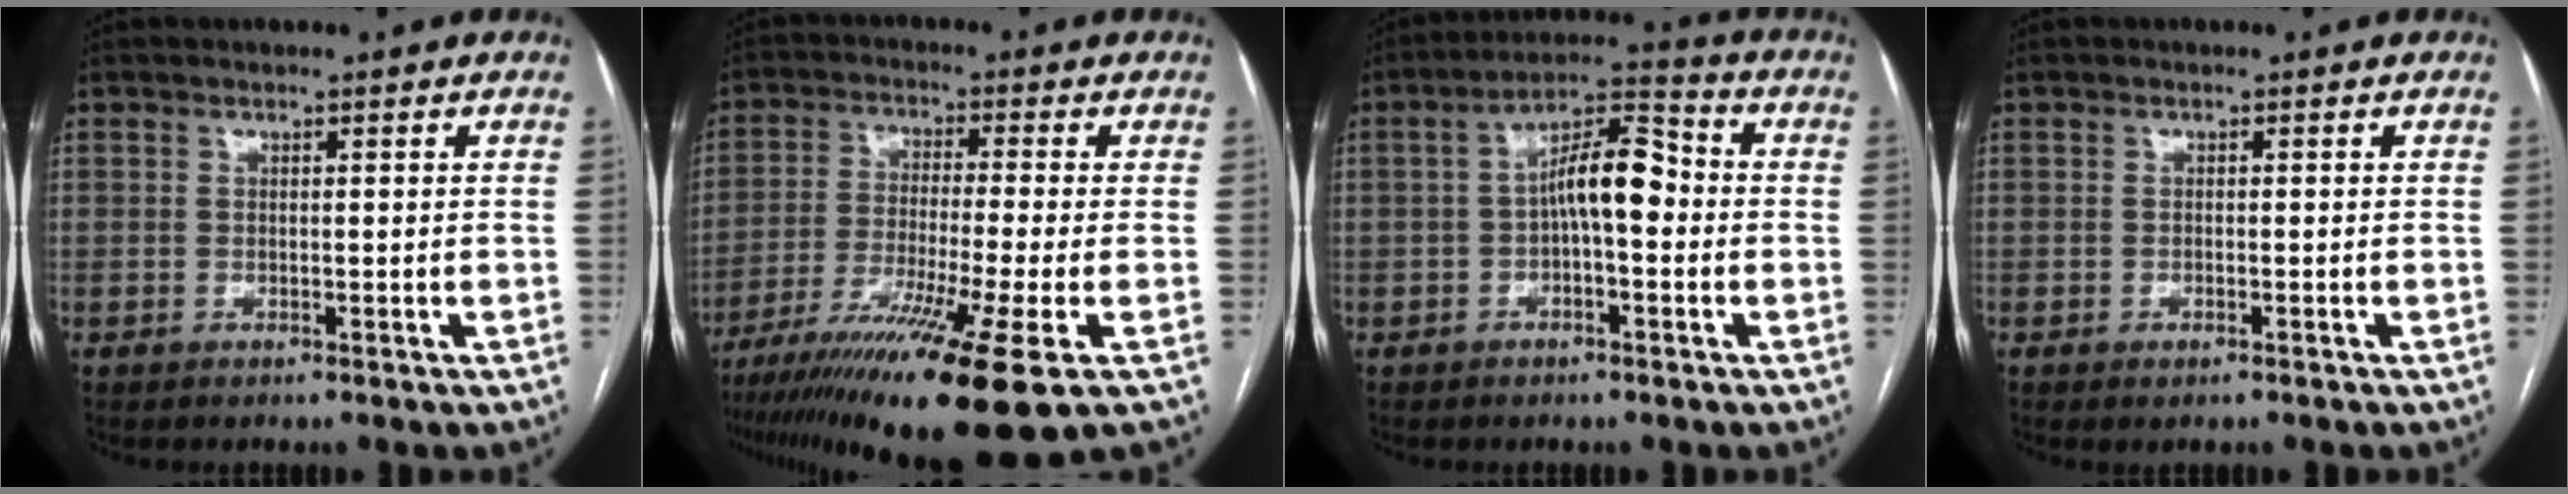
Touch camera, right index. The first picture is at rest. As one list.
[{"total": 17.3, "force": [-10.9, -1.0, 13.4], "torque": [-0.219, -0.047, -0.182]}, {"total": 8.7, "force": [-0.5, 2.7, 8.3], "torque": [-0.144, 0.034, -0.010]}, {"total": 0.8, "force": [-0.5, 0.3, 0.5], "torque": [-0.008, -0.001, -0.003]}]